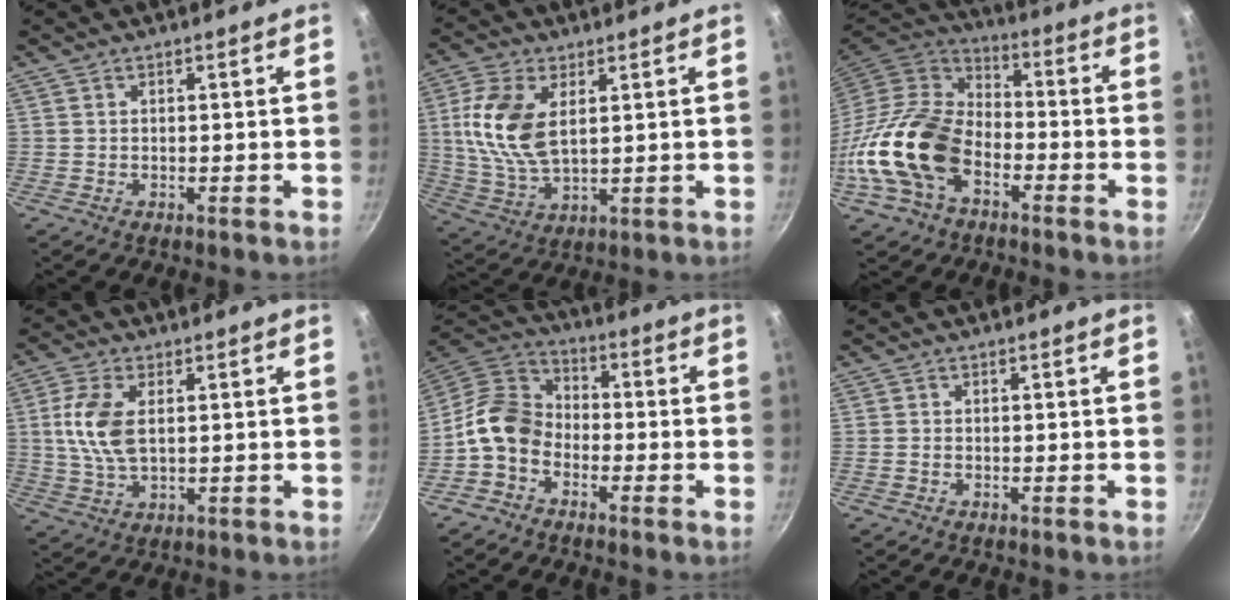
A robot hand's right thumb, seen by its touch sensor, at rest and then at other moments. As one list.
[{"total": 12.6, "force": [3.0, 6.9, 10.1], "torque": [-0.204, -0.009, 0.064]}, {"total": 17.7, "force": [-6.1, 11.8, 11.8], "torque": [-0.209, 0.048, -0.132]}, {"total": 9.1, "force": [1.5, 4.8, 7.6], "torque": [-0.155, 0.001, 0.031]}, {"total": 9.8, "force": [-3.6, 7.2, 5.4], "torque": [-0.081, 0.049, -0.097]}, {"total": 0.0}]